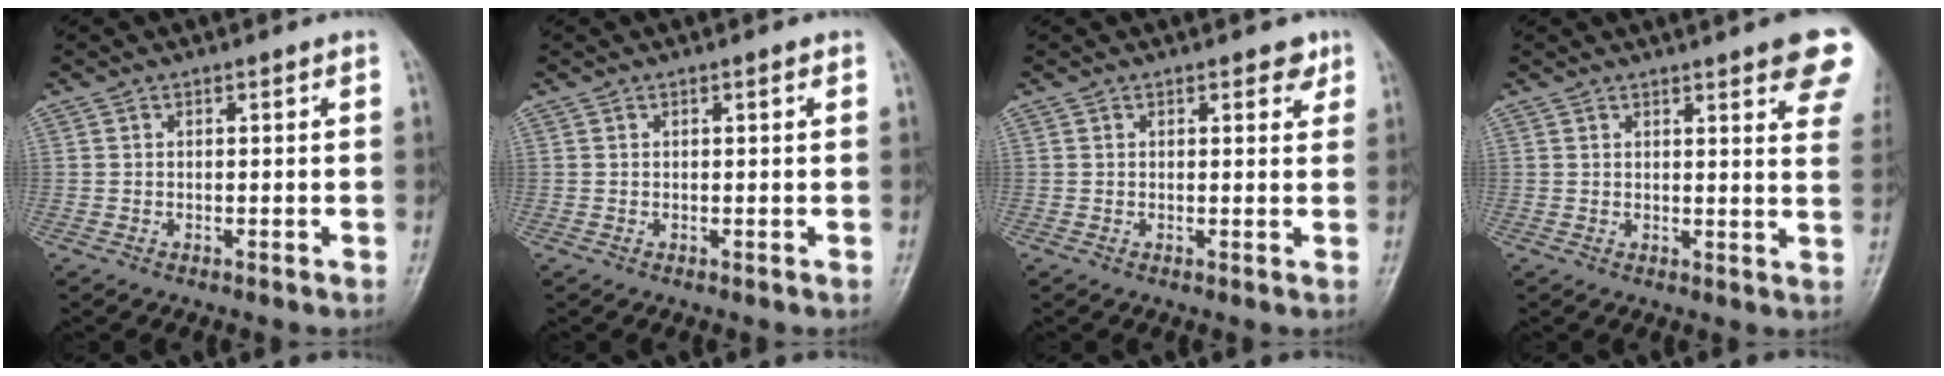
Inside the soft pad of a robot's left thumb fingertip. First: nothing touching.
{"total": 0.6, "force": [0.3, 0.1, 0.5], "torque": [-0.008, 0.000, 0.003]}
{"total": 2.4, "force": [1.5, 1.2, 1.4], "torque": [-0.002, -0.006, 0.016]}
{"total": 12.2, "force": [7.5, 2.5, 9.2], "torque": [-0.089, -0.027, 0.076]}